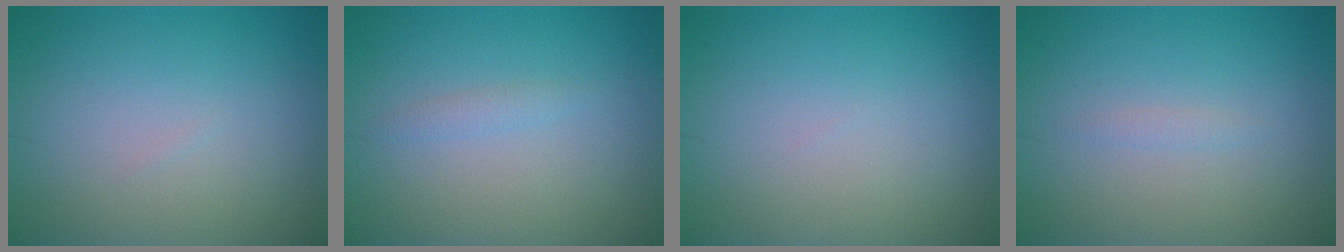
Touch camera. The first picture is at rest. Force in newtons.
{"total": 0.9, "press": 0.9, "slide": 0.0}
{"total": 0.0}
{"total": 0.6, "press": 0.6, "slide": 0.0}